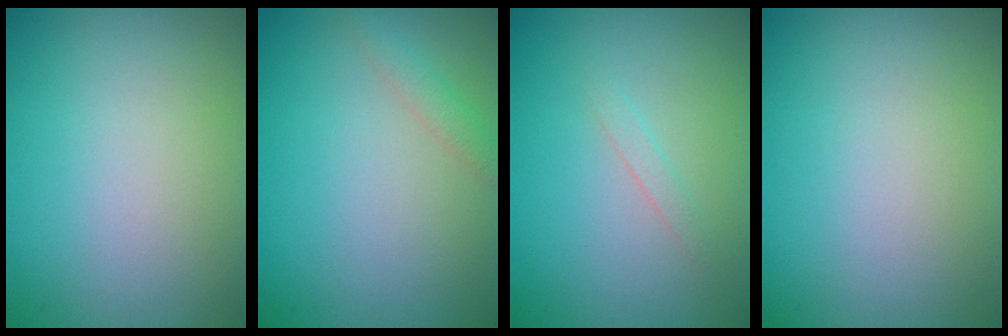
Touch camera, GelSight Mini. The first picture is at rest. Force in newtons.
{"total": 1.3, "press": 1.3, "slide": 0.1}
{"total": 0.8, "press": 0.8, "slide": 0.0}
{"total": 0.0}